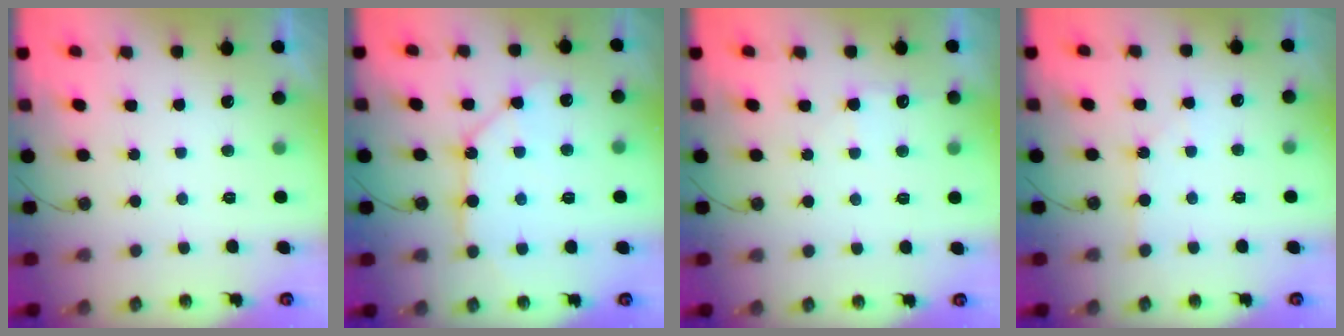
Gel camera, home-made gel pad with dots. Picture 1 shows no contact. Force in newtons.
{"total": 9.9, "press": 9.8, "slide": 0.9}
{"total": 5.4, "press": 5.4, "slide": 0.6}
{"total": 1.7, "press": 1.7, "slide": 0.3}